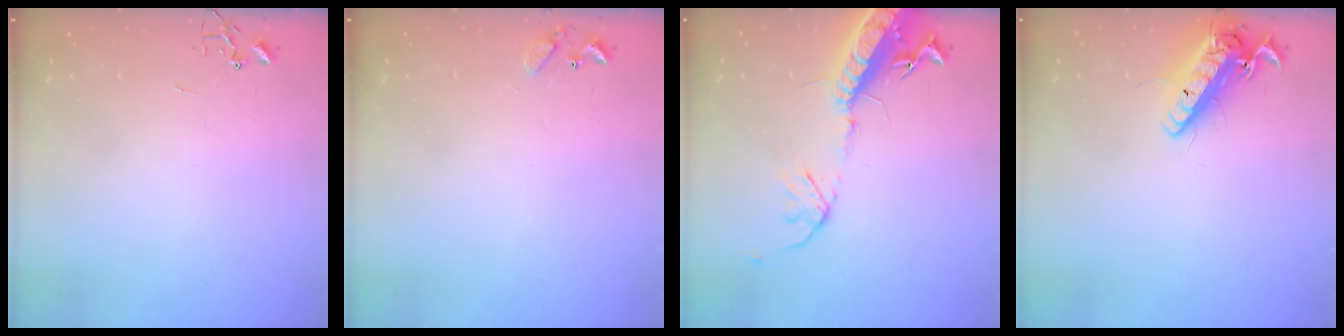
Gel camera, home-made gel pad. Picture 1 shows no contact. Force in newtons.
{"total": 7.0, "press": 7.0, "slide": 0.6}
{"total": 17.1, "press": 16.6, "slide": 4.0}
{"total": 15.1, "press": 14.8, "slide": 3.3}